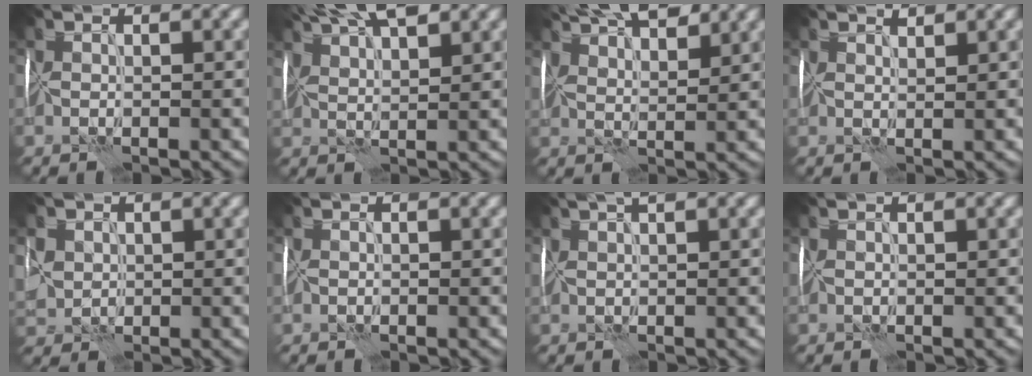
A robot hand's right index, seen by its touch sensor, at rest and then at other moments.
{"total": 8.4, "force": [6.1, 2.6, 5.2], "torque": [-0.082, 0.028, 0.083]}
{"total": 8.4, "force": [6.7, 2.5, 4.5], "torque": [-0.066, 0.027, 0.084]}
{"total": 1.9, "force": [1.6, 0.7, 0.8], "torque": [-0.006, 0.010, 0.021]}
{"total": 2.2, "force": [0.7, 2.0, -0.3], "torque": [-0.022, 0.000, 0.016]}
{"total": 0.0}
{"total": 3.5, "force": [2.4, 1.0, 2.4], "torque": [-0.030, 0.026, 0.028]}
{"total": 1.2, "force": [0.7, 0.5, 0.8], "torque": [-0.004, 0.007, 0.004]}